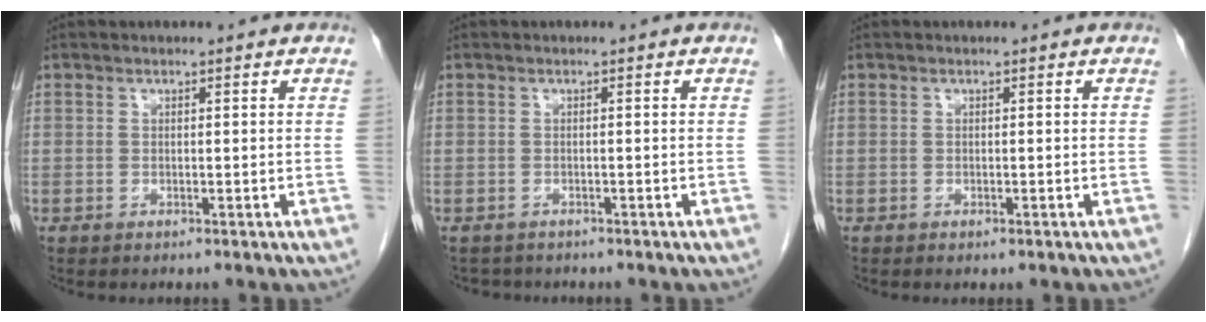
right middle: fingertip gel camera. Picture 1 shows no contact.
{"total": 2.2, "force": [-2.0, 1.0, 0.1], "torque": [-0.009, -0.003, -0.027]}
{"total": 0.5, "force": [-0.3, 0.2, 0.4], "torque": [-0.008, -0.002, 0.000]}